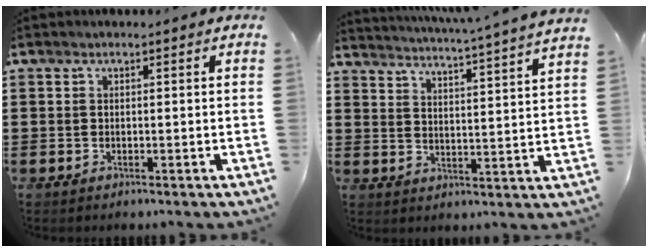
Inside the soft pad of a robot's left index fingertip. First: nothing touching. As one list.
[{"total": 4.1, "force": [3.8, -1.2, 1.2], "torque": [-0.041, -0.036, 0.058]}]